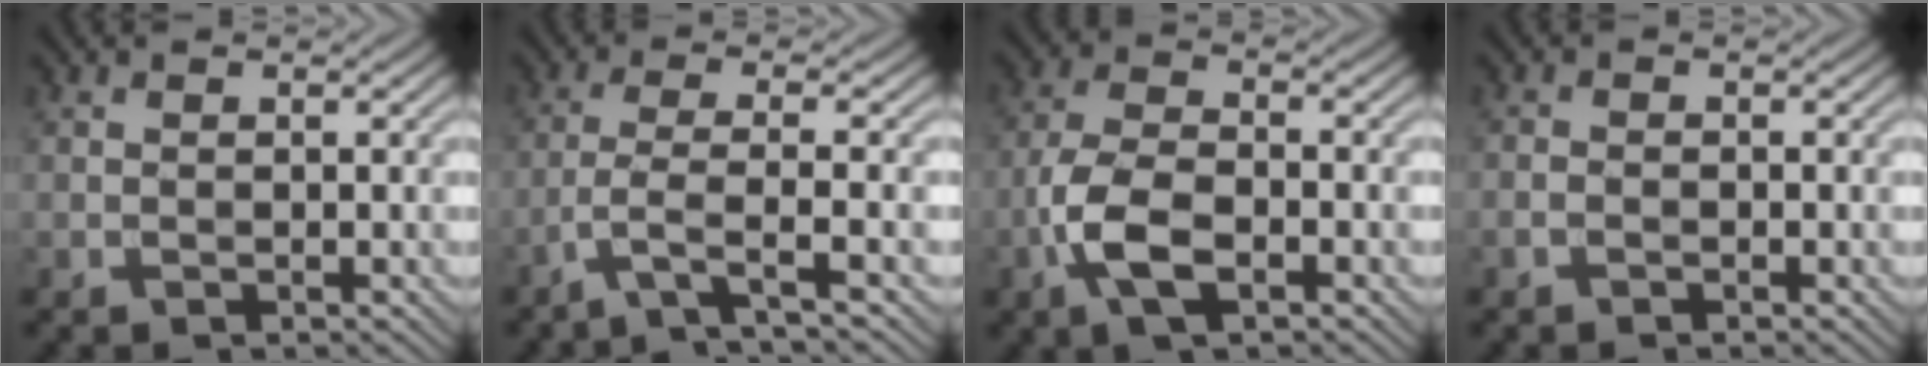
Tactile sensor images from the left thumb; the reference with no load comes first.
{"total": 4.1, "force": [-2.3, 0.4, 3.4], "torque": [-0.061, 0.007, -0.072]}
{"total": 7.1, "force": [-3.0, 3.2, 5.6], "torque": [-0.127, -0.001, -0.070]}
{"total": 0.9, "force": [-0.6, 0.5, 0.6], "torque": [-0.012, 0.001, -0.014]}